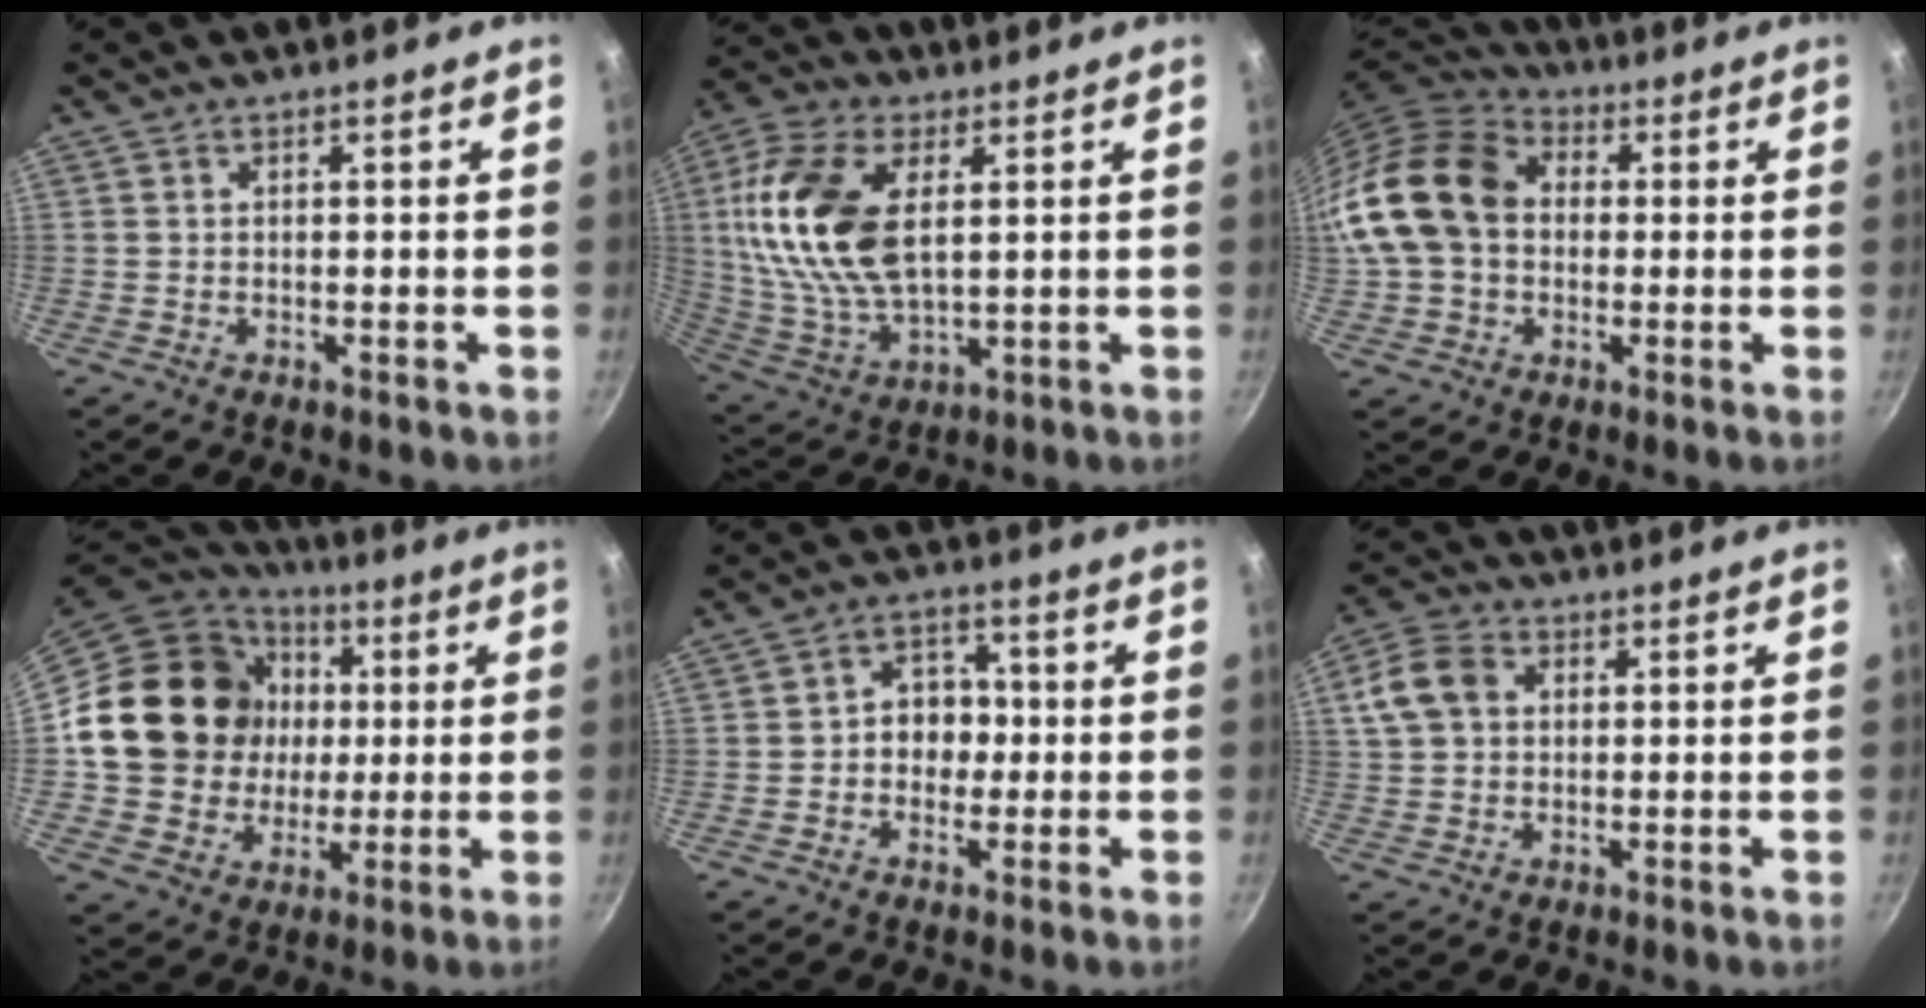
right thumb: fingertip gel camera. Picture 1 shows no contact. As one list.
[{"total": 19.2, "force": [4.3, 10.5, 15.5], "torque": [-0.306, -0.007, 0.086]}, {"total": 18.2, "force": [1.3, 14.0, 11.6], "torque": [-0.209, 0.037, 0.014]}, {"total": 21.8, "force": [2.7, 19.1, 10.3], "torque": [-0.176, 0.020, 0.055]}, {"total": 6.9, "force": [-0.4, 5.7, 3.9], "torque": [-0.011, 0.016, -0.011]}, {"total": 5.2, "force": [1.4, 4.1, 2.8], "torque": [-0.041, 0.005, 0.021]}]